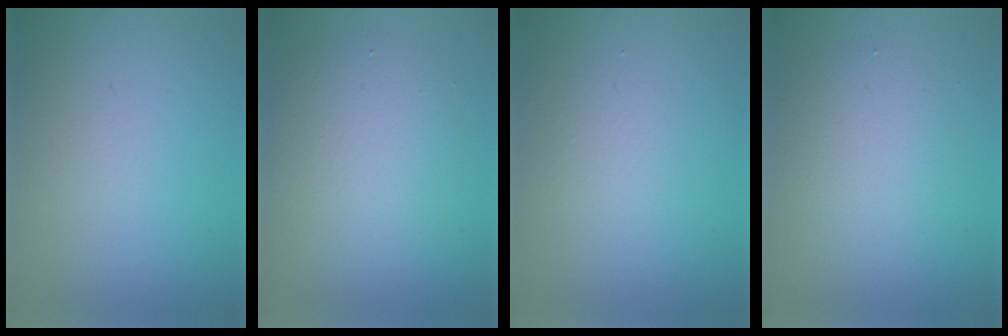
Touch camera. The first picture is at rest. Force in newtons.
{"total": 4.4, "press": 4.4, "slide": 0.3}
{"total": 1.3, "press": 1.3, "slide": 0.1}
{"total": 3.3, "press": 3.3, "slide": 0.3}